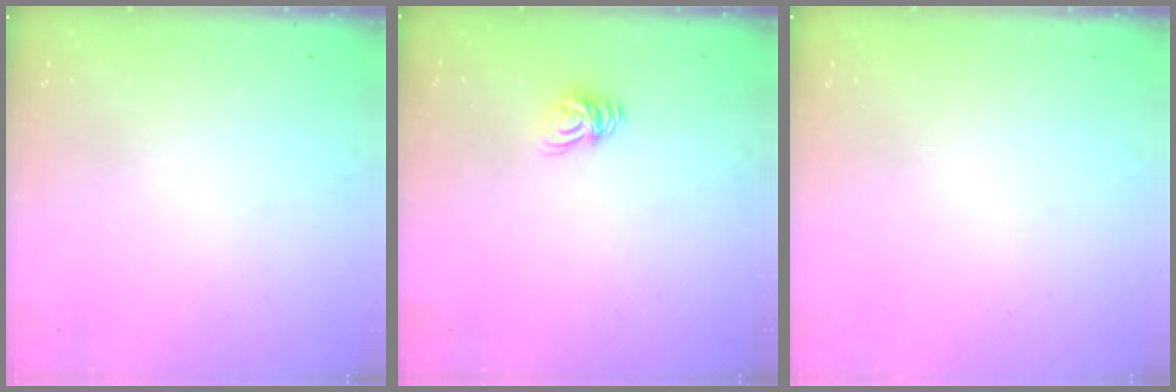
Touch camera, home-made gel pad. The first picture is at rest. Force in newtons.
{"total": 5.4, "press": 5.4, "slide": 0.4}
{"total": 0.0}